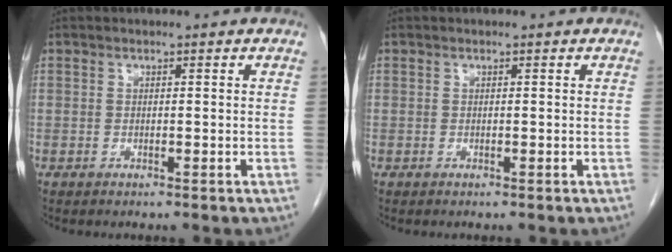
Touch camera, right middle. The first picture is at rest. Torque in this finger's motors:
{"motor_torque": [0.00, 0.00, 0.00, 0.00]}